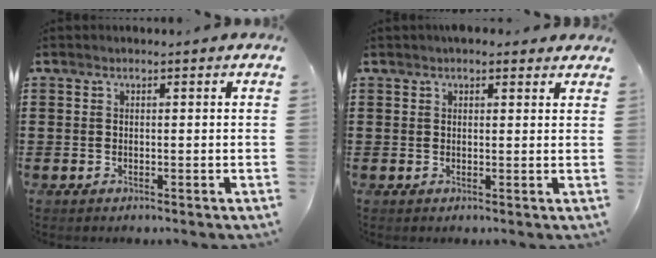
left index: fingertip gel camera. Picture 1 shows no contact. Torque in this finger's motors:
{"motor_torque": [2.14, 0.00, 0.70, 0.06]}